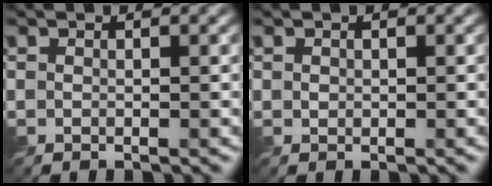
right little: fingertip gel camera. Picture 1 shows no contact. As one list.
[{"total": 0.5, "force": [0.2, 0.4, 0.1], "torque": [-0.001, -0.002, 0.005]}]